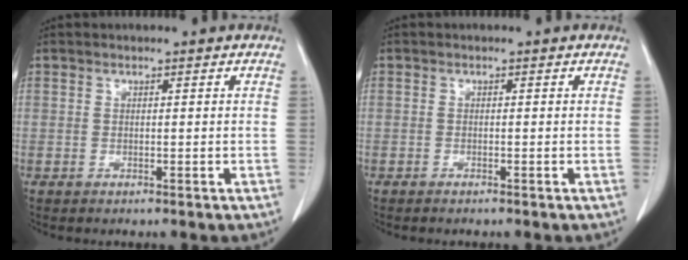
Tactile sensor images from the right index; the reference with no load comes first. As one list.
[{"total": 0.7, "force": [-0.6, 0.0, 0.3], "torque": [-0.011, -0.001, -0.009]}]